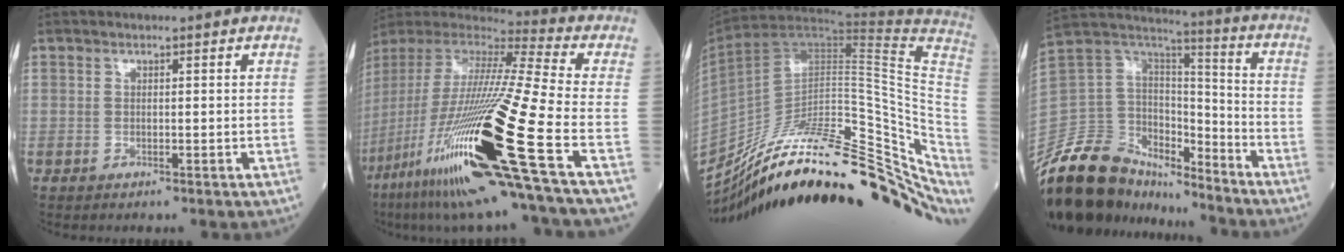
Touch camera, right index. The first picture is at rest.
{"total": 35.1, "force": [-13.0, 2.6, 32.5], "torque": [-0.632, -0.077, -0.243]}
{"total": 35.4, "force": [-21.1, 11.9, 25.8], "torque": [-0.361, 0.002, -0.321]}
{"total": 26.1, "force": [-21.4, 10.5, 10.6], "torque": [-0.268, 0.007, -0.371]}